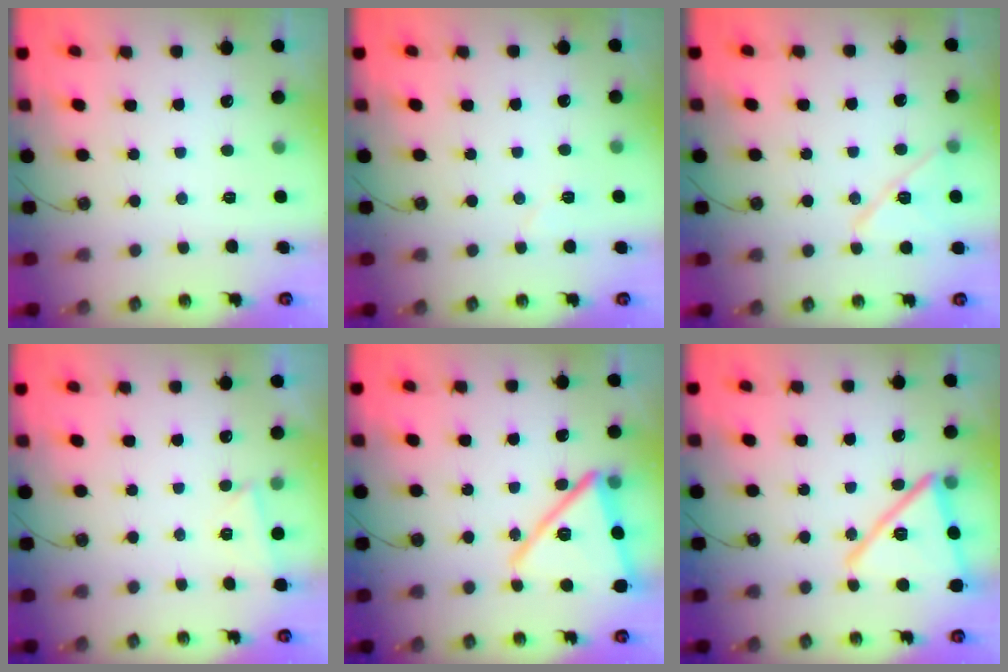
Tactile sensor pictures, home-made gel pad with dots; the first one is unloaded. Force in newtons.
{"total": 3.9, "press": 3.9, "slide": 0.6}
{"total": 11.5, "press": 11.2, "slide": 2.5}
{"total": 1.6, "press": 1.6, "slide": 0.3}
{"total": 17.9, "press": 17.7, "slide": 2.6}
{"total": 17.8, "press": 17.7, "slide": 2.1}